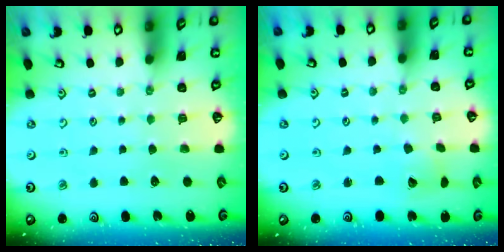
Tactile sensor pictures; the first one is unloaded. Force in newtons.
{"total": 2.8, "press": 2.8, "slide": 0.4}